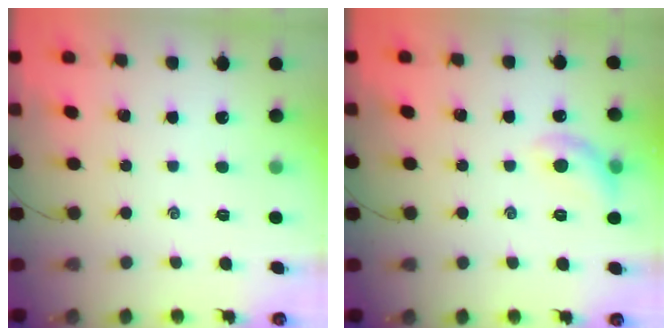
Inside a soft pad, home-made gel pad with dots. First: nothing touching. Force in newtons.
{"total": 7.5, "press": 7.4, "slide": 1.1}